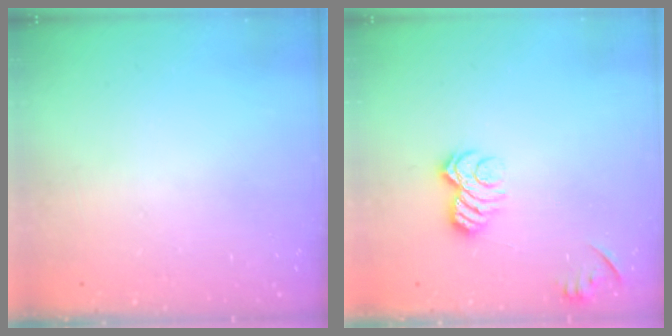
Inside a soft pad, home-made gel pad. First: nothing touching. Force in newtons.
{"total": 9.2, "press": 9.1, "slide": 1.2}